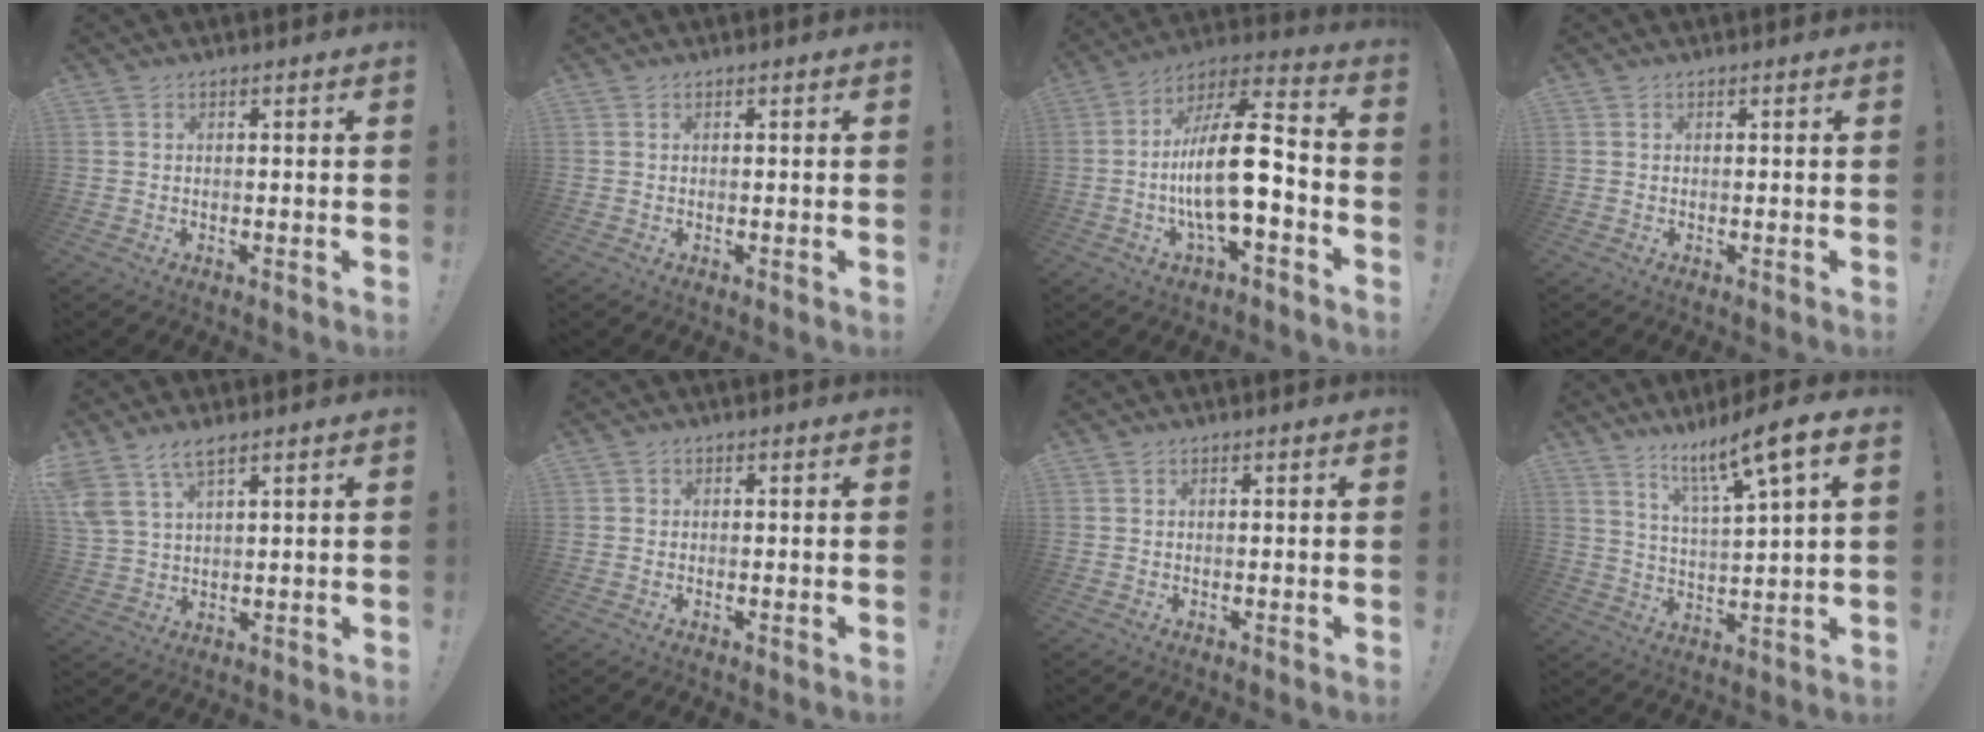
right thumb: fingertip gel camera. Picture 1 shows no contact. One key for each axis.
{"total": 0.0}
{"total": 19.1, "fx": -3.7, "fy": 6.2, "fz": 17.7, "tx": -0.325, "ty": 0.015, "tz": -0.065}
{"total": 0.0}
{"total": 6.6, "fx": 5.0, "fy": 2.2, "fz": 3.7, "tx": -0.075, "ty": -0.019, "tz": 0.098}
{"total": 0.6, "fx": 0.1, "fy": 0.5, "fz": 0.1, "tx": -0.003, "ty": 0.001, "tz": 0.004}
{"total": 0.0}
{"total": 11.1, "fx": 7.6, "fy": 0.3, "fz": 8.2, "tx": -0.137, "ty": -0.049, "tz": 0.115}